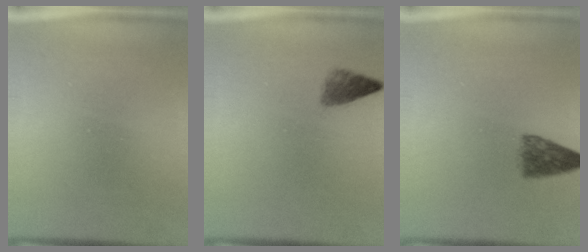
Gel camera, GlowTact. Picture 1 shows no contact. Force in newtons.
{"total": 2.2}
{"total": 4.1}